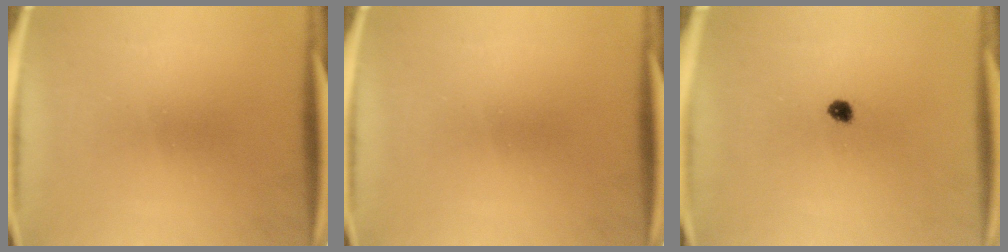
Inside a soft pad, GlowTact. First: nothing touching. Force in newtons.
{"total": 0.0}
{"total": 1.9}